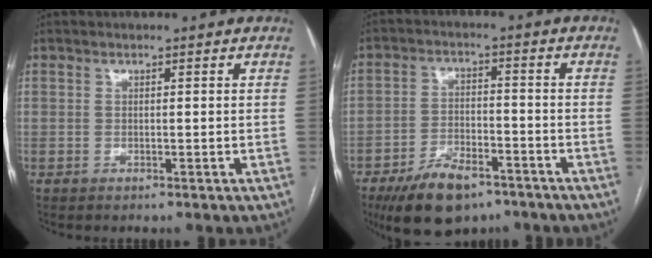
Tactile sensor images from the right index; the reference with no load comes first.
{"total": 10.5, "force": [-7.3, 4.5, 6.1], "torque": [-0.111, -0.006, -0.123]}